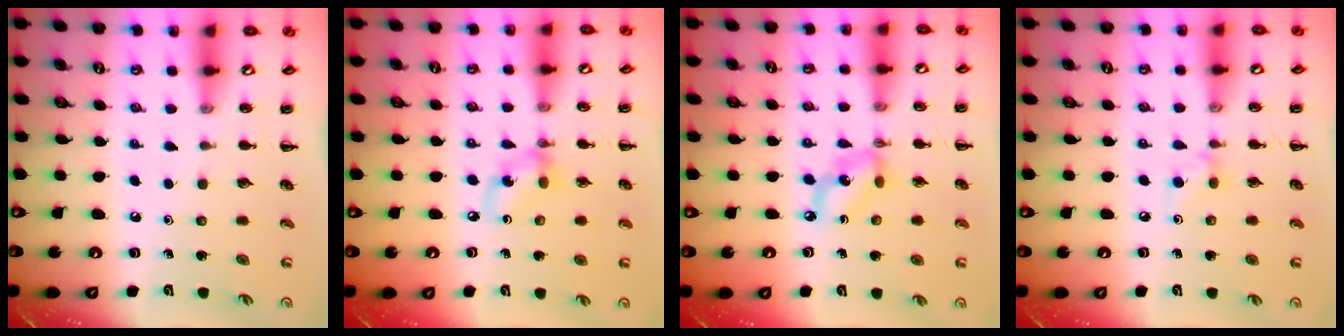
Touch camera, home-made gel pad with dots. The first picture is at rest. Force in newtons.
{"total": 5.6, "press": 5.6, "slide": 0.5}
{"total": 6.0, "press": 5.8, "slide": 1.5}
{"total": 4.3, "press": 3.9, "slide": 1.7}